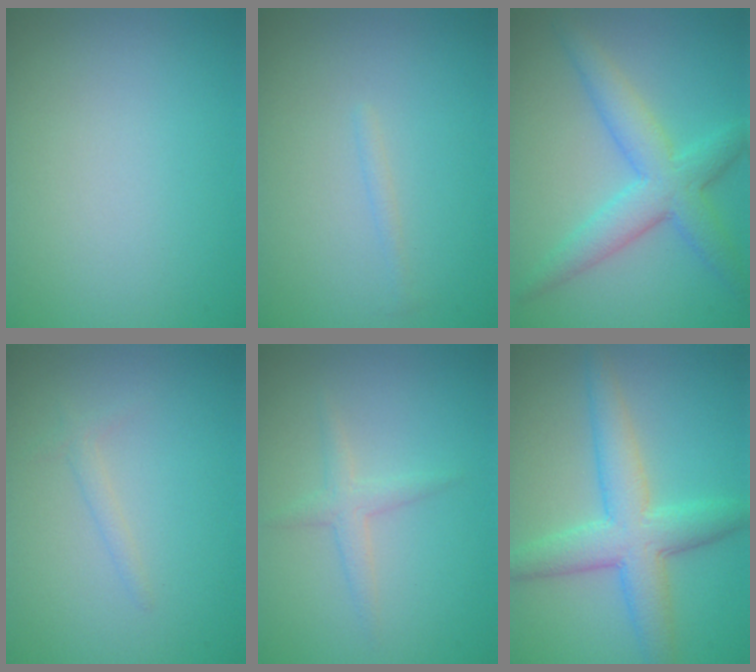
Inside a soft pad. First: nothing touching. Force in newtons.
{"total": 0.6, "press": 0.6, "slide": 0.0}
{"total": 5.0, "press": 5.0, "slide": 0.2}
{"total": 0.9, "press": 0.9, "slide": 0.0}
{"total": 1.5, "press": 1.5, "slide": 0.1}
{"total": 5.6, "press": 5.6, "slide": 0.1}